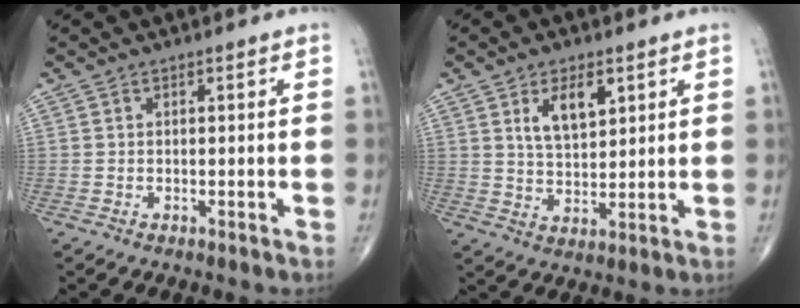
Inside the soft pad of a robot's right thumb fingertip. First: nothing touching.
{"total": 7.4, "force": [3.3, 3.7, 5.5], "torque": [-0.080, -0.021, 0.063]}